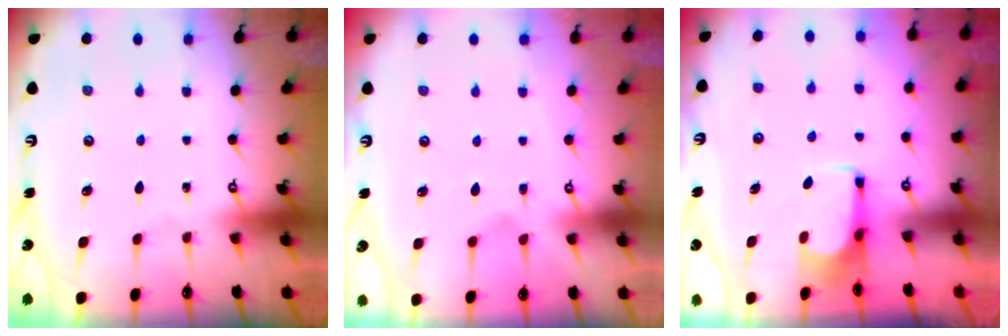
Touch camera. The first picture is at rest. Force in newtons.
{"total": 2.2, "press": 1.9, "slide": 1.1}
{"total": 0.0}